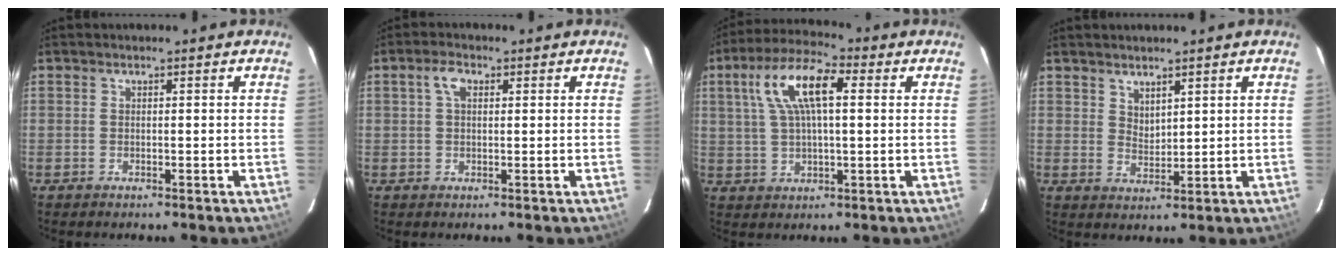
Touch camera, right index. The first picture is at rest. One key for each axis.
{"total": 2.9, "fx": 0.9, "fy": 1.7, "fz": 2.2, "tx": -0.043, "ty": 0.010, "tz": 0.017}
{"total": 11.9, "fx": 3.5, "fy": 4.3, "fz": 10.5, "tx": -0.203, "ty": 0.028, "tz": 0.061}
{"total": 3.1, "fx": 2.5, "fy": 1.4, "fz": 1.2, "tx": -0.017, "ty": 0.000, "tz": 0.048}